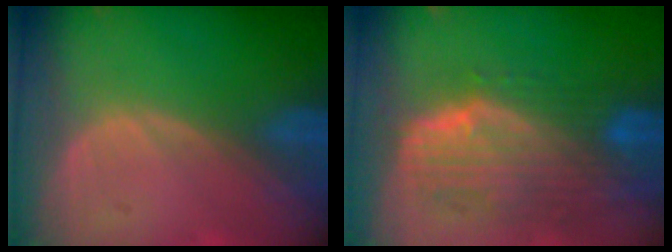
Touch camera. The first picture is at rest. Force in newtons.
{"total": 10.4, "press": 9.1, "slide": 5.2}